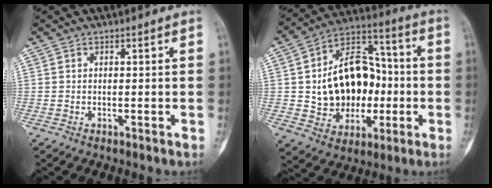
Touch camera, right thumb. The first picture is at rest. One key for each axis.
{"total": 19.3, "fx": -0.8, "fy": 14.0, "fz": 13.3, "tx": -0.165, "ty": 0.033, "tz": -0.004}